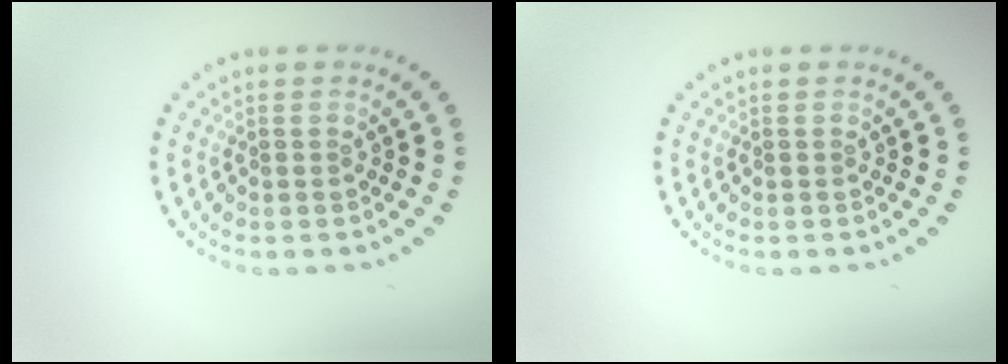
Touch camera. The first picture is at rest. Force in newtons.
{"total": 0.0}